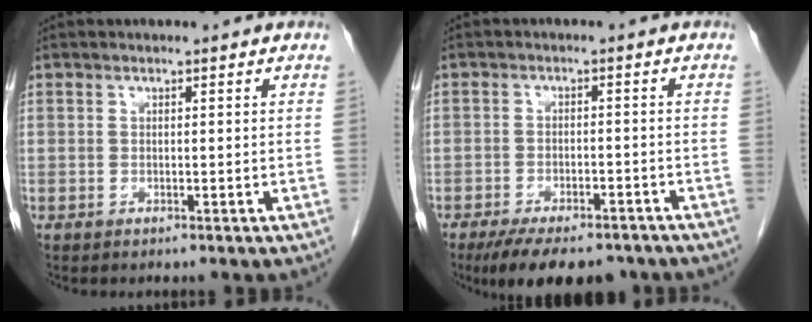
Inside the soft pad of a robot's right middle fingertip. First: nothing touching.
{"total": 12.0, "force": [-9.5, 4.4, 5.8], "torque": [-0.089, -0.005, -0.135]}